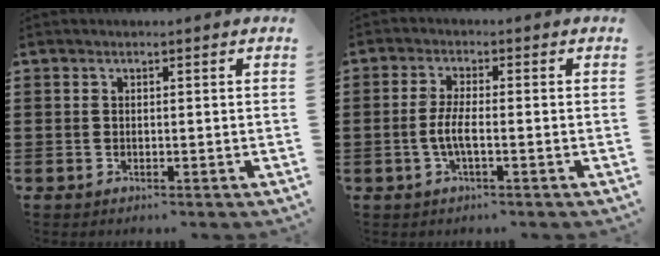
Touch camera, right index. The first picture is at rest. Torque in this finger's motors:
{"motor_torque": [2.00, 0.14, 0.37, 0.14]}